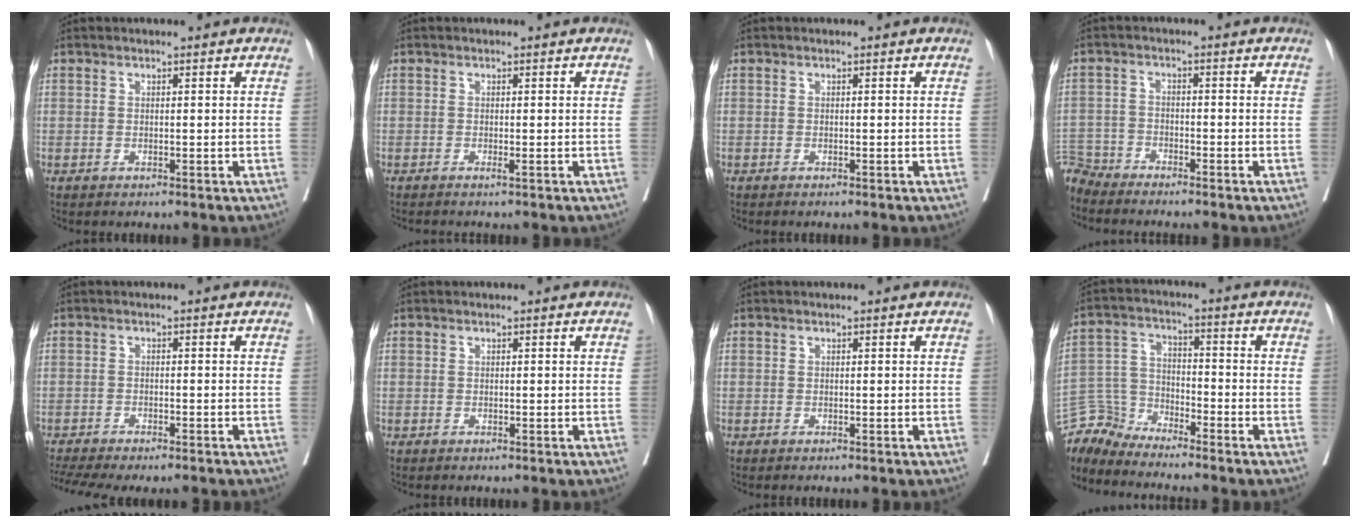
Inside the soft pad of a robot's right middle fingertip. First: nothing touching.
{"total": 0.6, "force": [-0.5, -0.3, 0.3], "torque": [-0.009, -0.001, -0.012]}
{"total": 0.6, "force": [-0.5, 0.1, 0.1], "torque": [-0.003, -0.001, -0.012]}
{"total": 5.2, "force": [-5.2, 0.0, -0.6], "torque": [0.020, -0.004, -0.101]}
{"total": 10.7, "force": [-9.3, 1.7, 5.1], "torque": [-0.086, -0.004, -0.133]}
{"total": 0.0}
{"total": 0.0}
{"total": 6.0, "force": [-5.9, 0.0, -1.1], "torque": [0.014, 0.012, -0.118]}